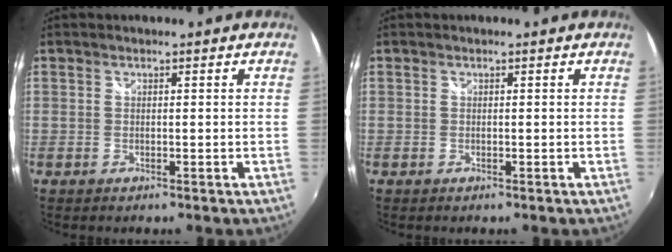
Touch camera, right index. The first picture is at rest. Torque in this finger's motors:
{"motor_torque": [0.04, 0.26, 0.00, 0.00]}